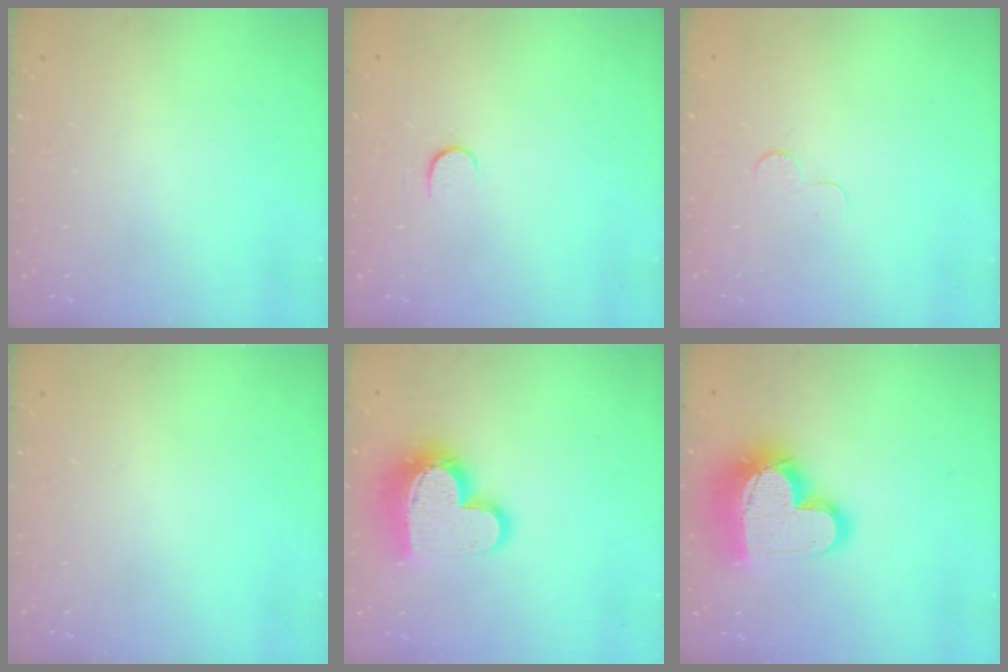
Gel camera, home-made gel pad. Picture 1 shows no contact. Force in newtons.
{"total": 4.9, "press": 4.8, "slide": 0.6}
{"total": 2.6, "press": 2.6, "slide": 0.2}
{"total": 0.0}
{"total": 15.8, "press": 15.8, "slide": 1.2}
{"total": 19.0, "press": 18.9, "slide": 1.3}